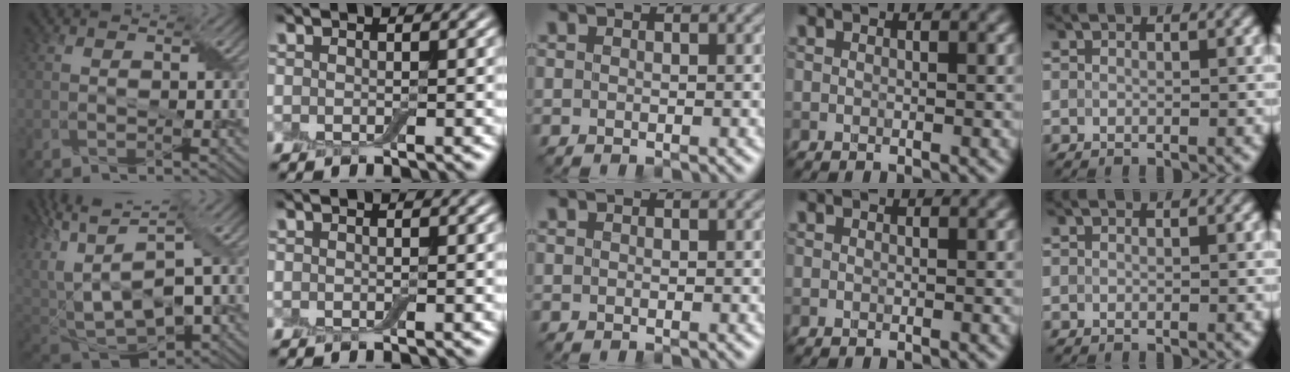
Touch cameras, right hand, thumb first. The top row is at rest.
{"thumb": {"total": 14.6, "force": [-0.6, 7.6, 12.5], "torque": [-0.277, -0.018, 0.040]}}